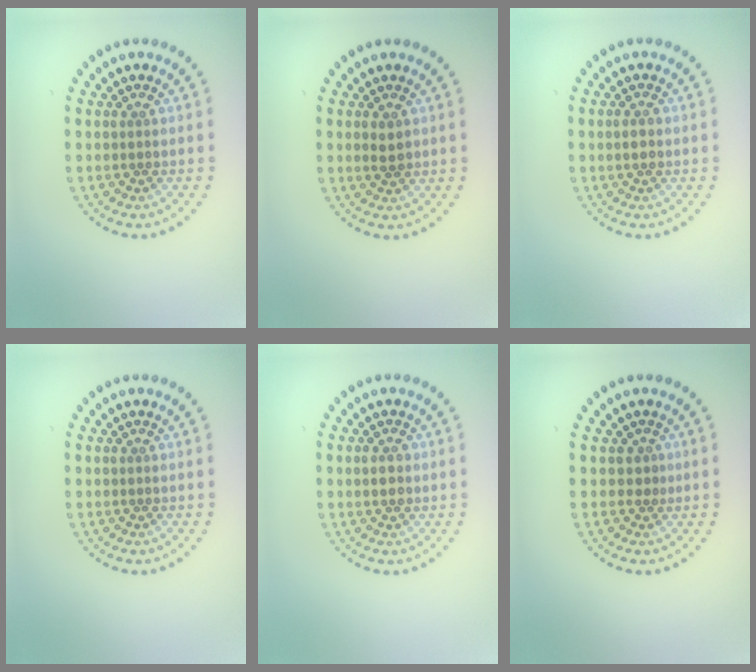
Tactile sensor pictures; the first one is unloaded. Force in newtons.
{"total": 1.5, "press": 1.5, "slide": 0.1}
{"total": 1.0, "press": 1.0, "slide": 0.1}
{"total": 0.0}
{"total": 1.9, "press": 1.9, "slide": 0.1}
{"total": 0.9, "press": 0.5, "slide": 0.7}